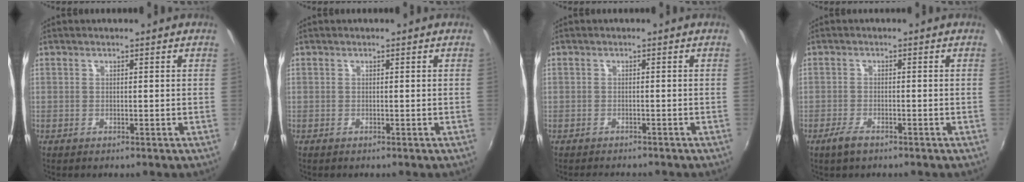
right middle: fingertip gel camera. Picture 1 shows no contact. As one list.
[{"total": 0.0}, {"total": 2.5, "force": [-2.3, 0.9, 0.6], "torque": [-0.020, -0.002, -0.037]}, {"total": 3.0, "force": [-2.2, 0.9, 1.8], "torque": [-0.049, -0.005, -0.044]}]